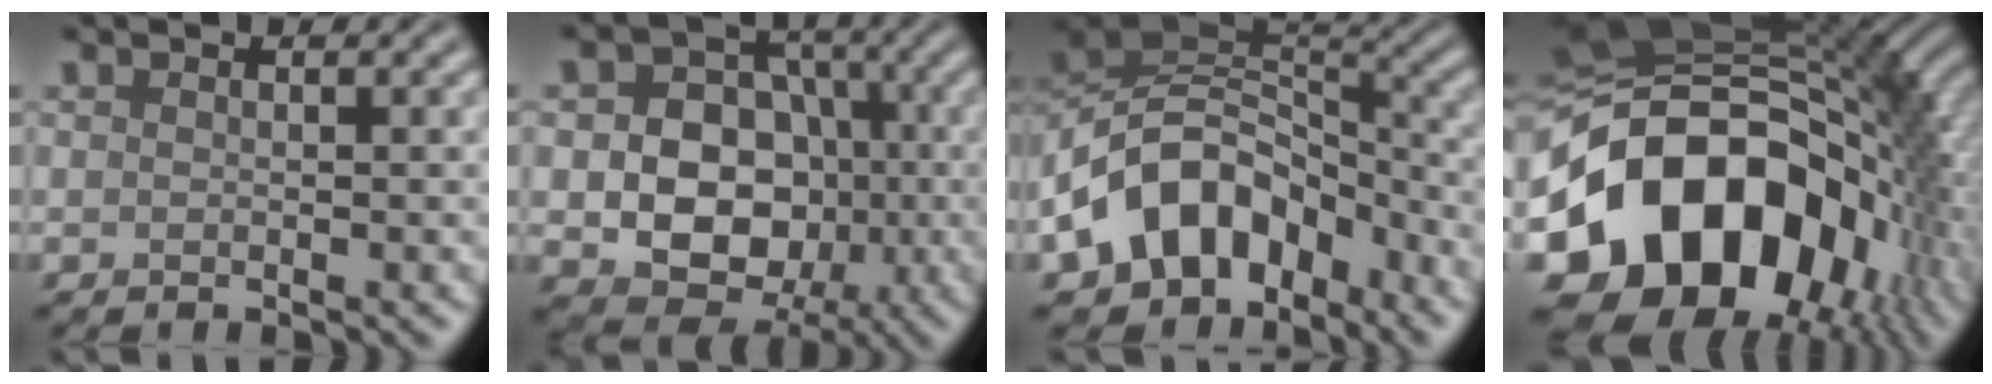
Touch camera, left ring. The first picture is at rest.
{"total": 9.0, "force": [-1.5, 7.3, 5.1], "torque": [-0.061, -0.001, -0.041]}
{"total": 10.3, "force": [-5.4, 6.8, 5.6], "torque": [-0.092, 0.013, -0.113]}
{"total": 19.7, "force": [-4.5, 13.8, 13.3], "torque": [-0.257, -0.003, -0.084]}